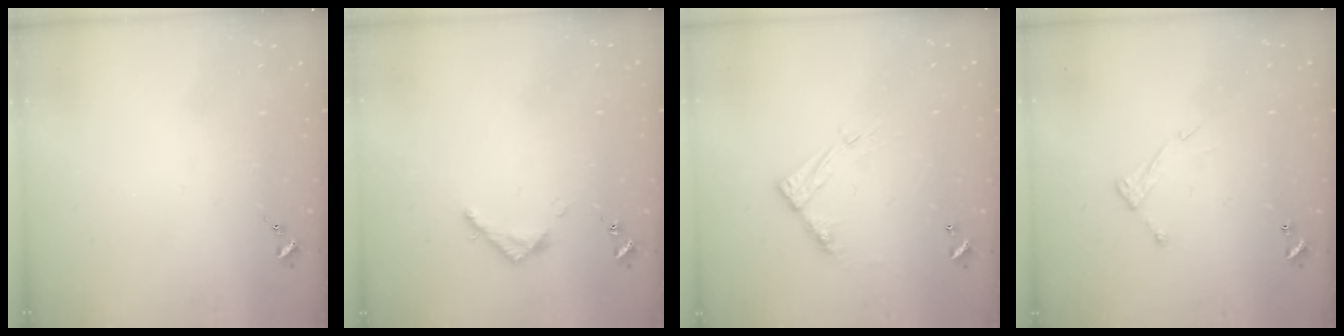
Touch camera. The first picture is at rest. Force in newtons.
{"total": 3.5, "press": 3.5, "slide": 0.3}
{"total": 9.4, "press": 9.4, "slide": 0.5}
{"total": 7.0, "press": 7.0, "slide": 0.4}